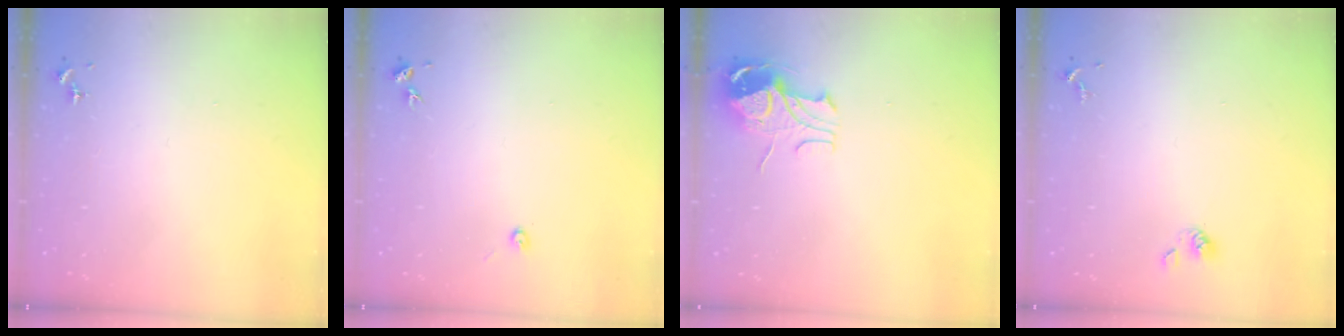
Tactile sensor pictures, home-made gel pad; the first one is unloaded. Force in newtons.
{"total": 2.0, "press": 2.0, "slide": 0.3}
{"total": 9.5, "press": 9.4, "slide": 1.3}
{"total": 4.8, "press": 4.2, "slide": 2.2}